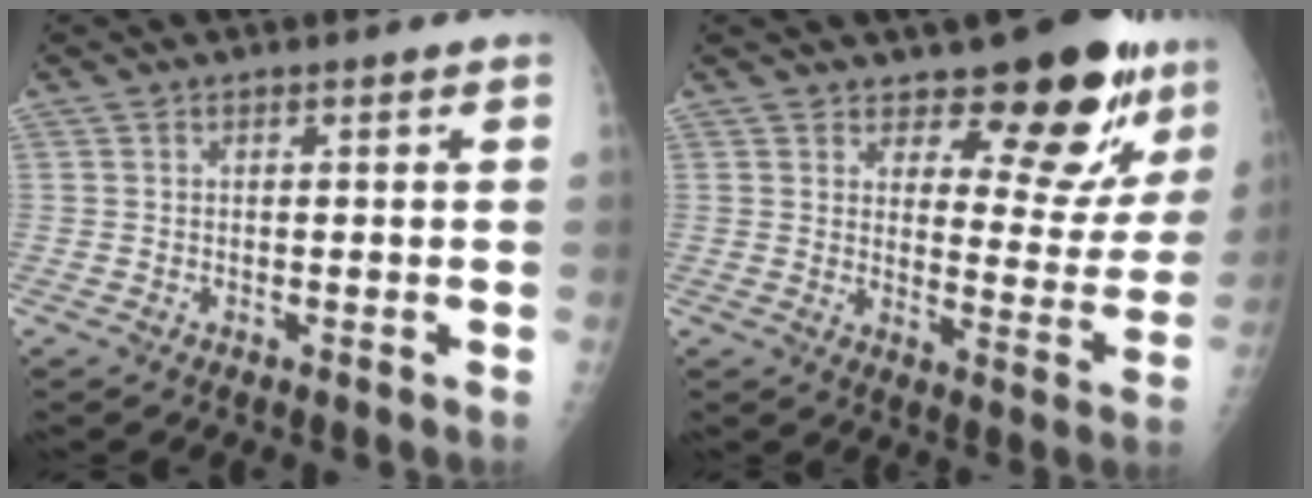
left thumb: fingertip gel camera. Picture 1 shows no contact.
{"total": 14.8, "force": [11.3, 5.8, 7.7], "torque": [-0.049, -0.096, 0.144]}